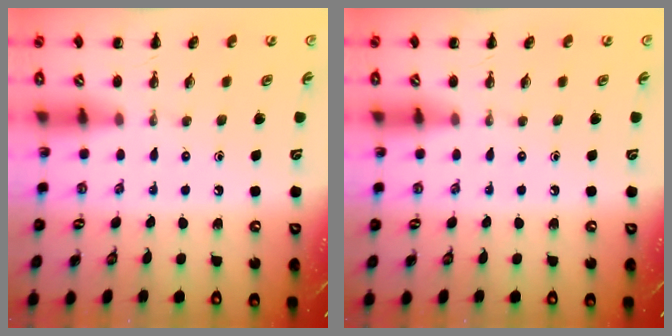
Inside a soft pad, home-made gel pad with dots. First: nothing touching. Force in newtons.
{"total": 0.0}